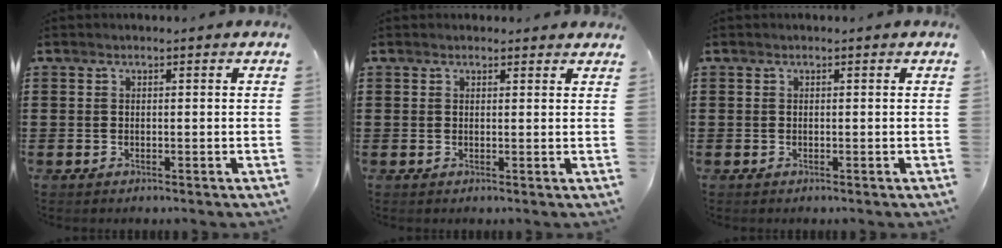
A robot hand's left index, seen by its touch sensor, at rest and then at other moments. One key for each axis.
{"total": 1.1, "fx": 1.0, "fy": 0.4, "fz": 0.2, "tx": -0.006, "ty": 0.003, "tz": 0.021}
{"total": 0.0}